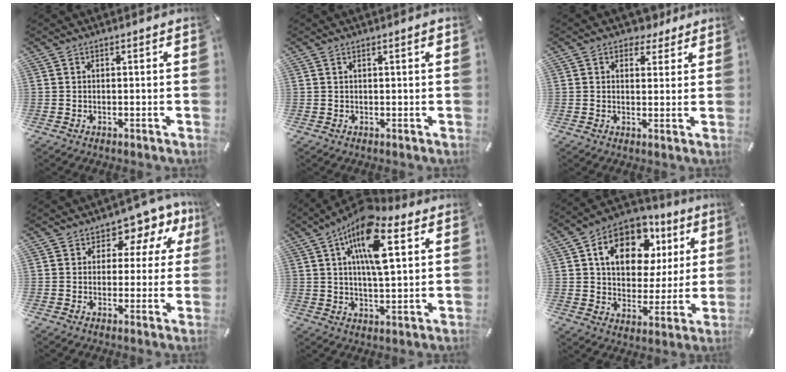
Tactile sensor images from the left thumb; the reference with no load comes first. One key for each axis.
{"total": 1.0, "fx": 0.4, "fy": 0.1, "fz": 0.9, "tx": -0.019, "ty": 0.000, "tz": 0.007}
{"total": 4.4, "fx": 2.7, "fy": 3.2, "fz": 1.6, "tx": -0.009, "ty": -0.008, "tz": 0.042}
{"total": 8.0, "fx": 3.7, "fy": 5.5, "fz": 4.5, "tx": -0.058, "ty": -0.026, "tz": 0.060}
{"total": 15.4, "fx": 6.9, "fy": 6.4, "fz": 12.2, "tx": -0.232, "ty": -0.012, "tz": 0.114}
{"total": 15.8, "fx": 6.9, "fy": 10.9, "fz": 9.1, "tx": -0.152, "ty": -0.021, "tz": 0.123}